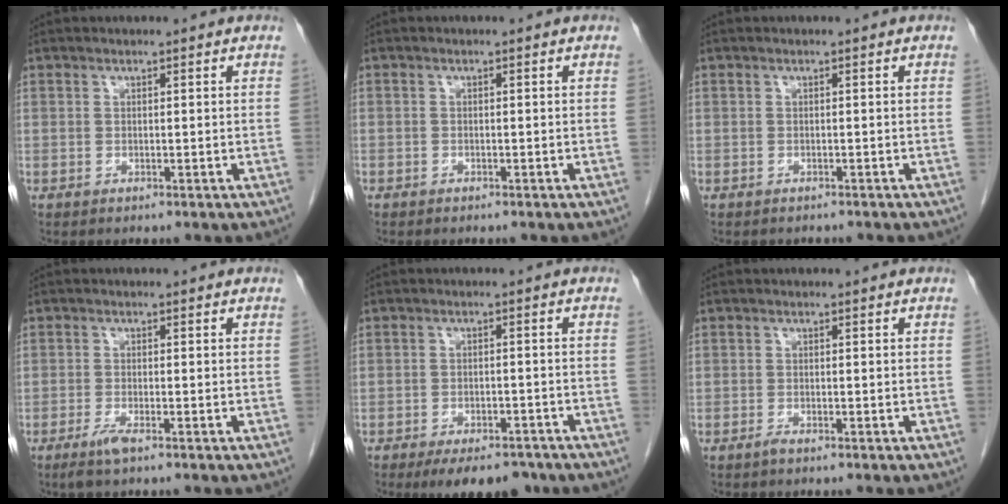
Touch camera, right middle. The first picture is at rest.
{"total": 0.6, "force": [-0.5, 0.4, 0.1], "torque": [-0.004, 0.002, -0.008]}
{"total": 2.1, "force": [-1.9, 0.8, 0.4], "torque": [-0.009, -0.002, -0.023]}
{"total": 2.1, "force": [-1.4, 0.1, 1.6], "torque": [-0.037, -0.005, -0.030]}
{"total": 8.6, "force": [-6.7, 3.6, 4.1], "torque": [-0.049, -0.001, -0.097]}
{"total": 0.6, "force": [-0.5, 0.0, 0.3], "torque": [-0.008, -0.001, -0.009]}